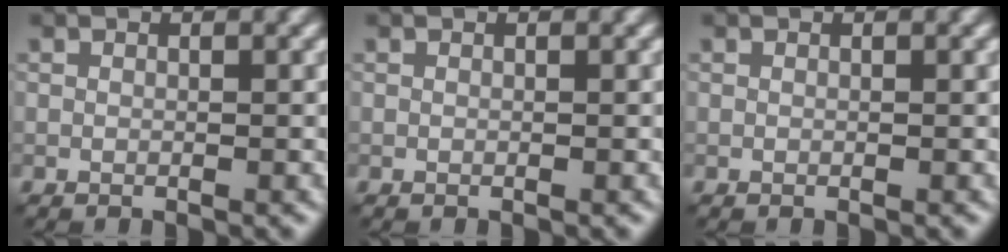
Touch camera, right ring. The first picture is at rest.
{"total": 0.0}
{"total": 0.0}